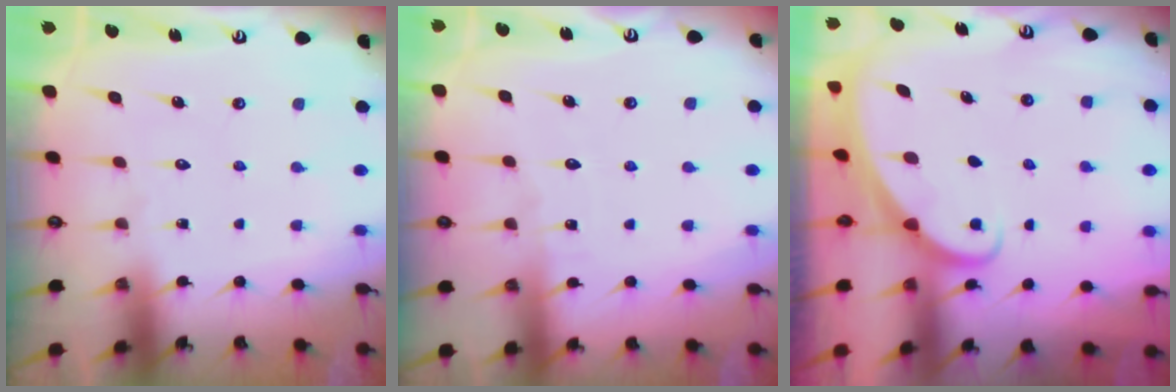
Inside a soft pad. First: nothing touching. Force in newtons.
{"total": 2.3, "press": 2.3, "slide": 0.2}
{"total": 1.8, "press": 1.8, "slide": 0.1}